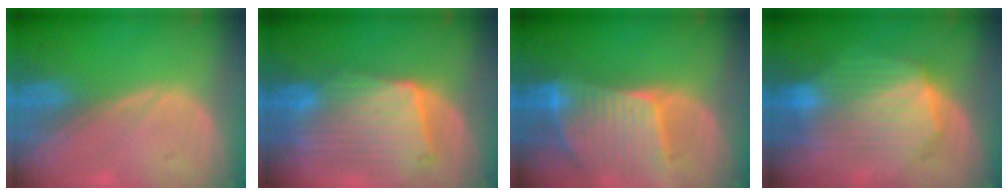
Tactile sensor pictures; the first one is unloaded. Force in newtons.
{"total": 10.1, "press": 9.0, "slide": 4.5}
{"total": 9.4, "press": 8.2, "slide": 4.5}
{"total": 8.9, "press": 8.9, "slide": 0.4}